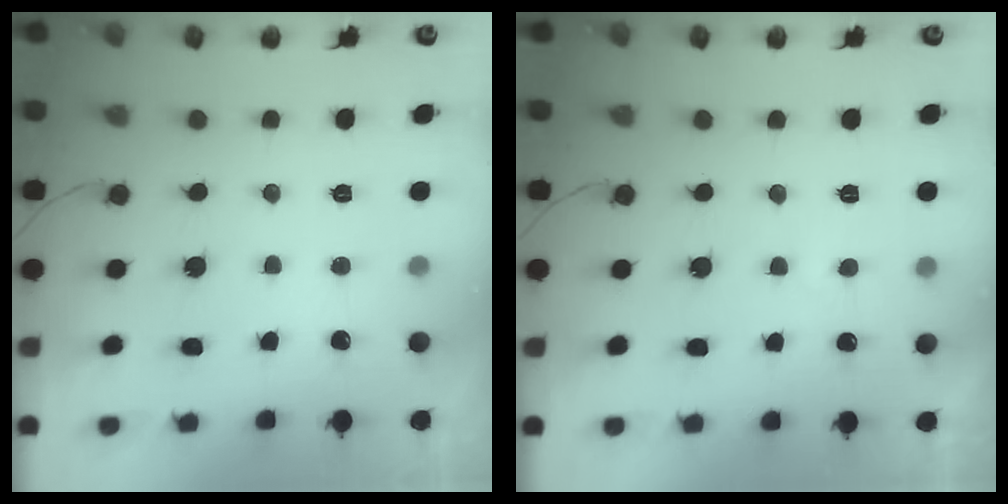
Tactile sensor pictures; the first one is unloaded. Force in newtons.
{"total": 1.3, "press": 1.2, "slide": 0.5}